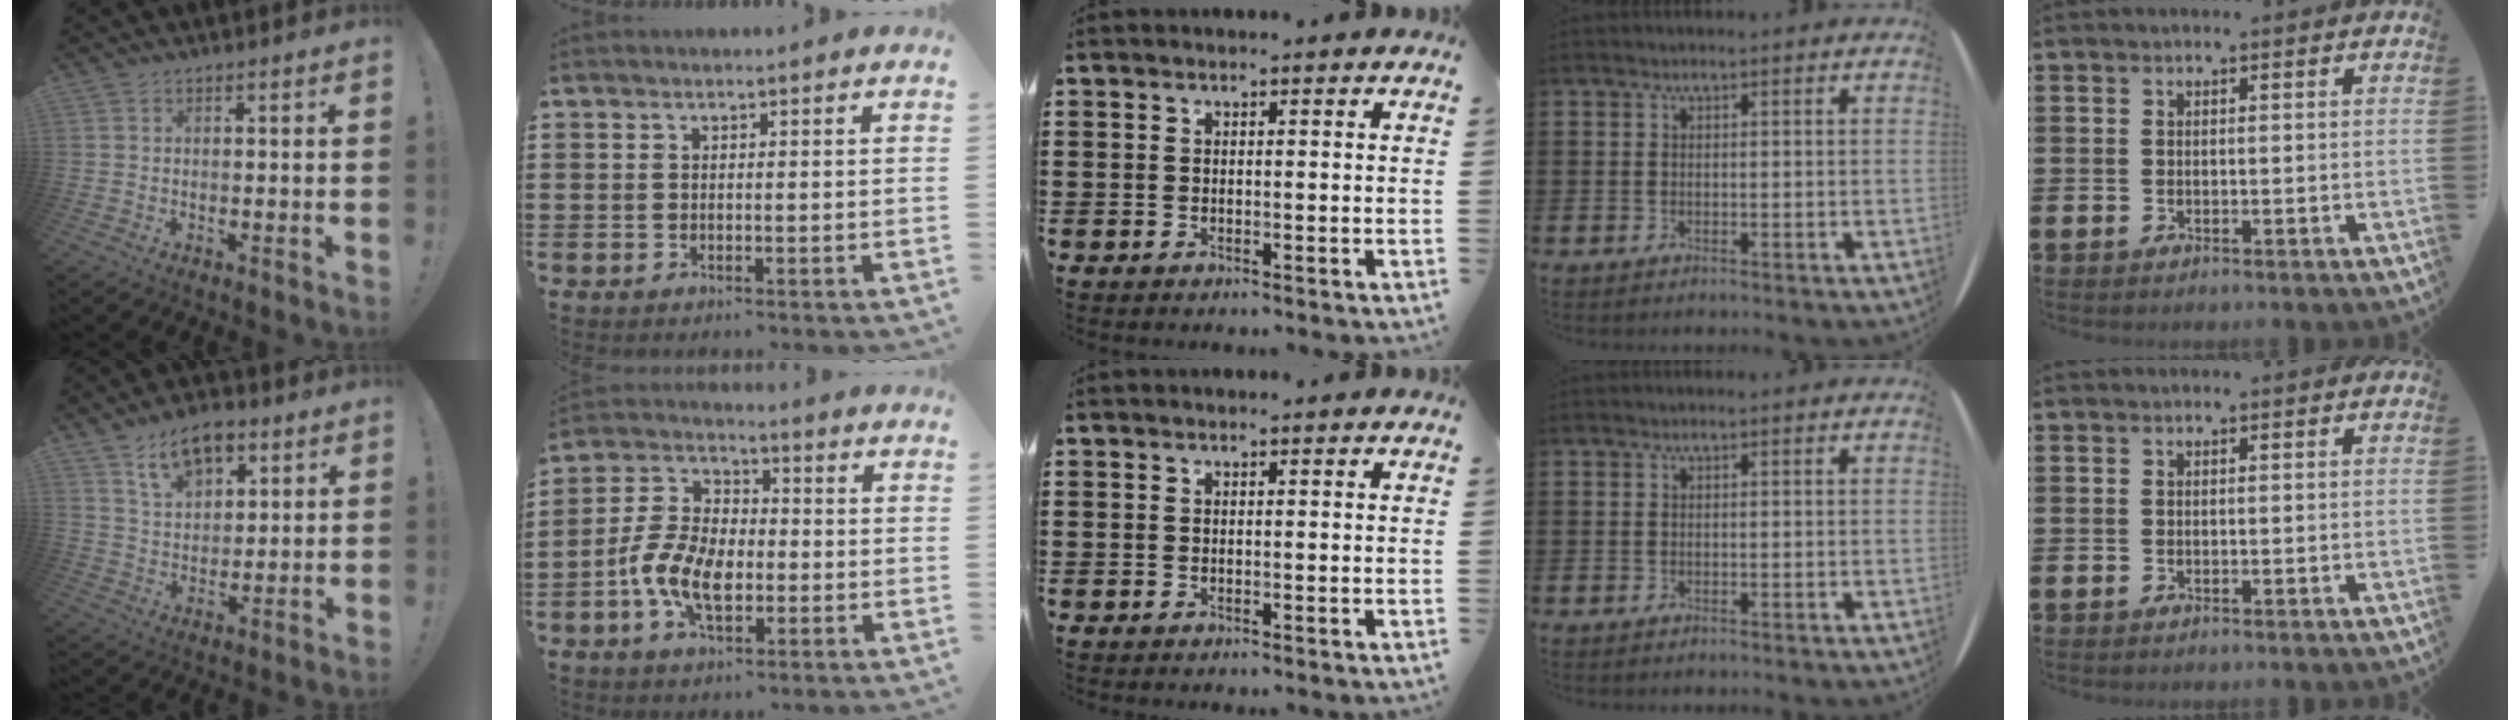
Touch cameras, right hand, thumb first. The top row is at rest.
{"thumb": {"total": 11.3, "force": [6.9, 6.6, 5.9], "torque": [-0.093, -0.028, 0.129]}, "index": {"total": 8.7, "force": [-2.8, 5.0, 6.6], "torque": [-0.163, 0.000, -0.059]}}